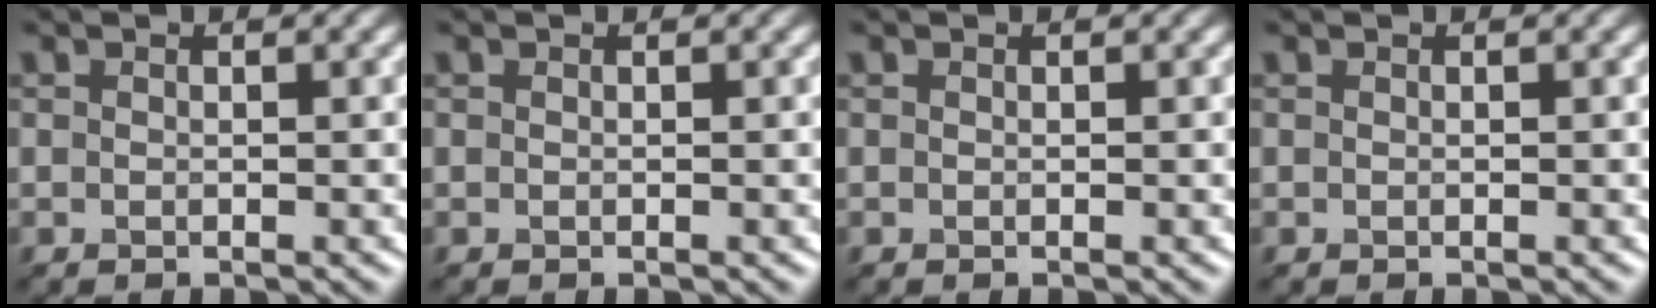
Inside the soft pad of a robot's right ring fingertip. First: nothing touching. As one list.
[{"total": 0.0}, {"total": 0.0}, {"total": 0.0}]